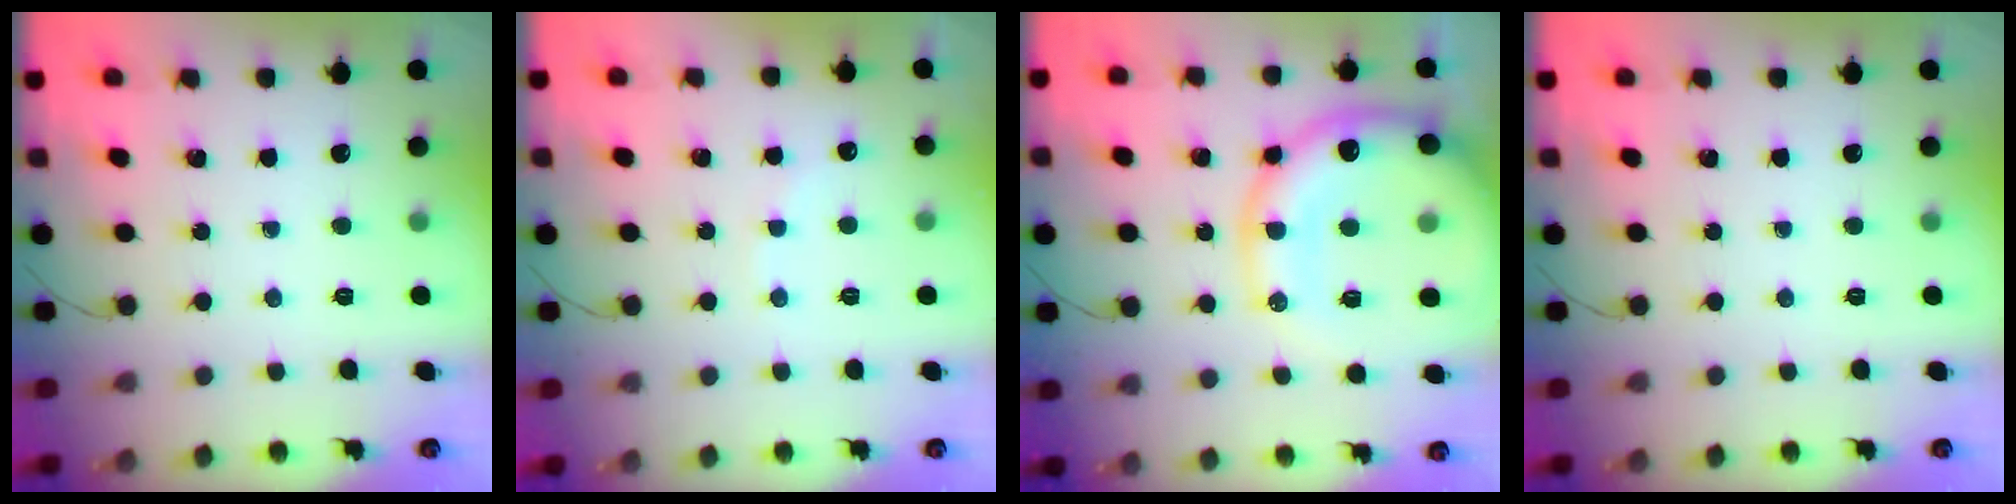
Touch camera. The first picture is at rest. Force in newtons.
{"total": 6.0, "press": 5.9, "slide": 1.1}
{"total": 23.3, "press": 22.8, "slide": 4.6}
{"total": 0.0}